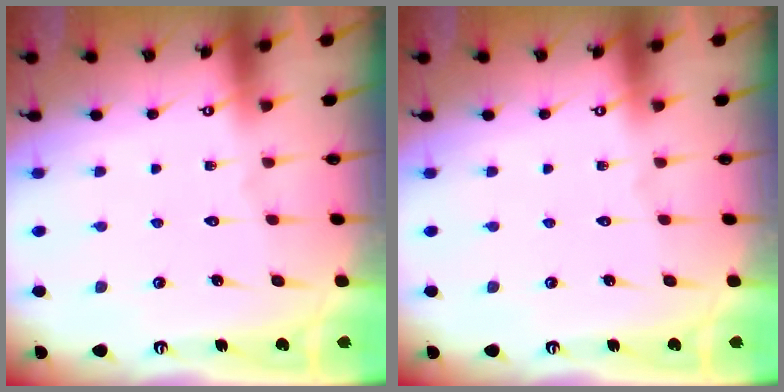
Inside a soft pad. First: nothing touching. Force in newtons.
{"total": 0.0}